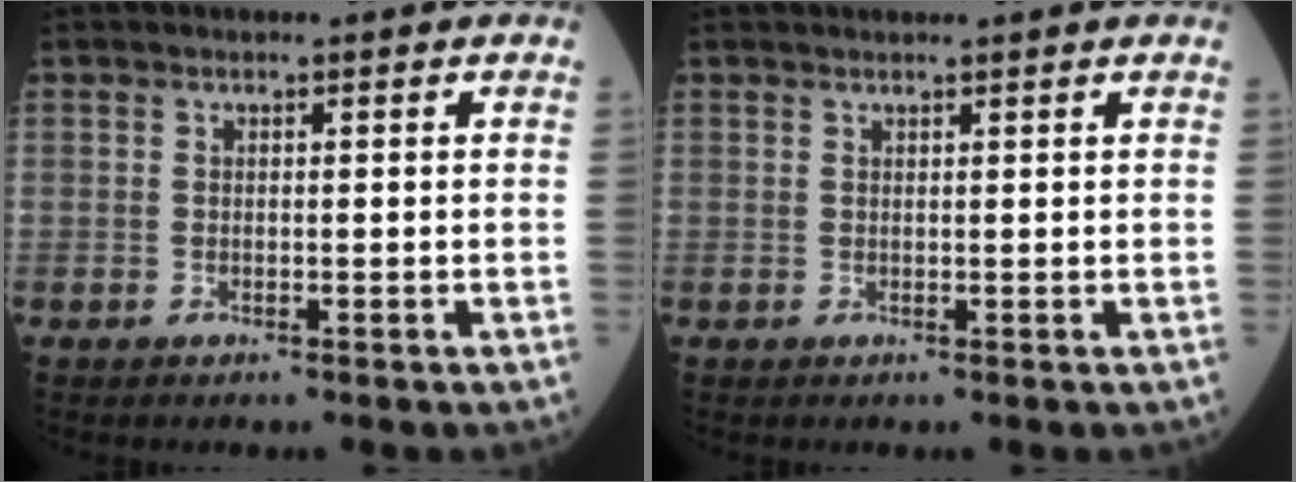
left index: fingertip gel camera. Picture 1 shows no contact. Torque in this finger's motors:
{"motor_torque": [1.07, -1.08, 0.14, 0.04]}